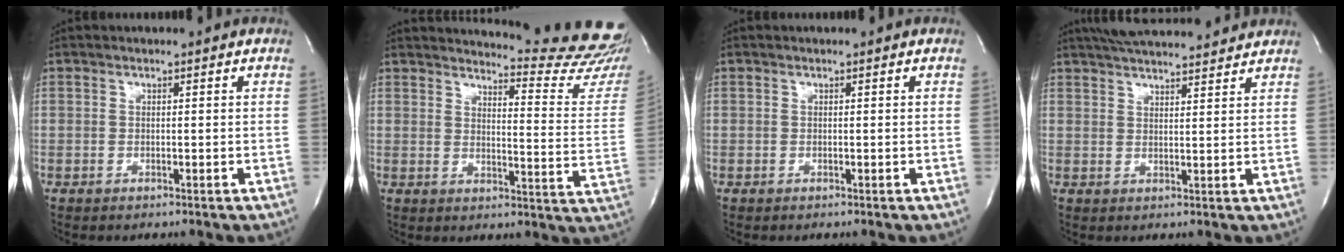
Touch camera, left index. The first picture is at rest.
{"total": 20.2, "force": [19.7, -0.4, 4.8], "torque": [-0.065, -0.156, 0.212]}
{"total": 0.0}
{"total": 14.4, "force": [13.1, 2.0, 5.6], "torque": [-0.094, 0.036, 0.187]}